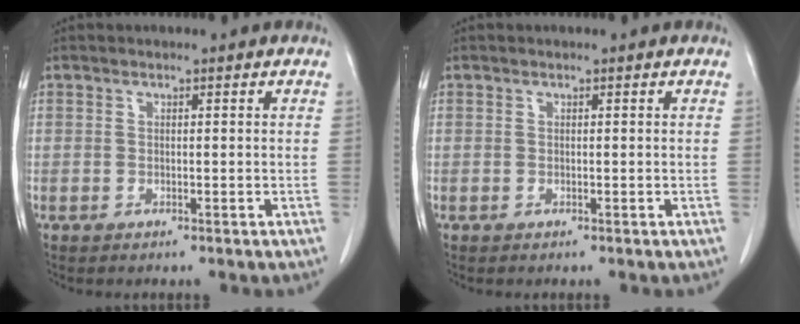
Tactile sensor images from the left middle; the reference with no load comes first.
{"total": 0.0}